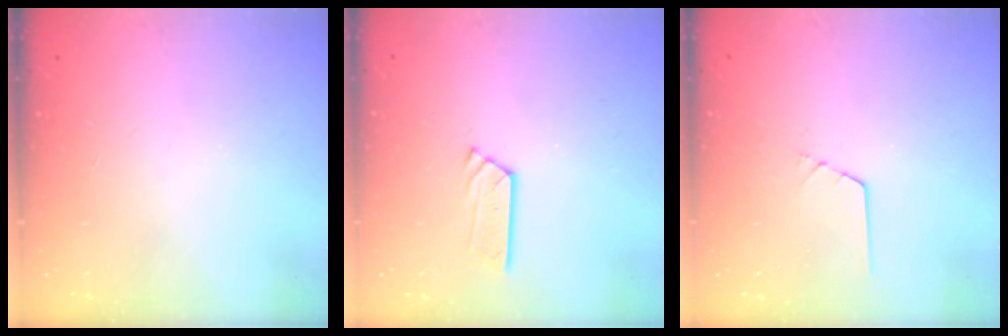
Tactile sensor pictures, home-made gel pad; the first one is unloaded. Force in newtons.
{"total": 3.8, "press": 3.8, "slide": 0.3}
{"total": 0.5, "press": 0.5, "slide": 0.2}